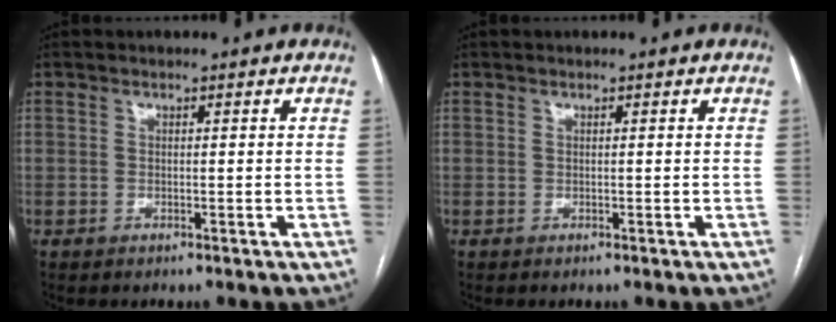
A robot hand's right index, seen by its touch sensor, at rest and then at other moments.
{"total": 0.0}